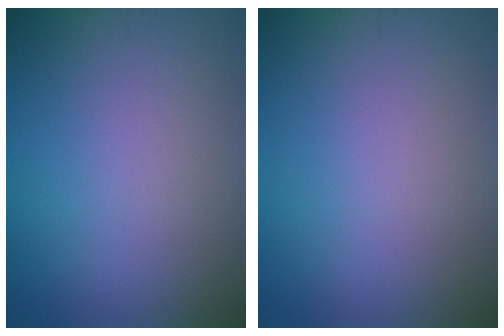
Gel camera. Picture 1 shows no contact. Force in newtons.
{"total": 0.0}